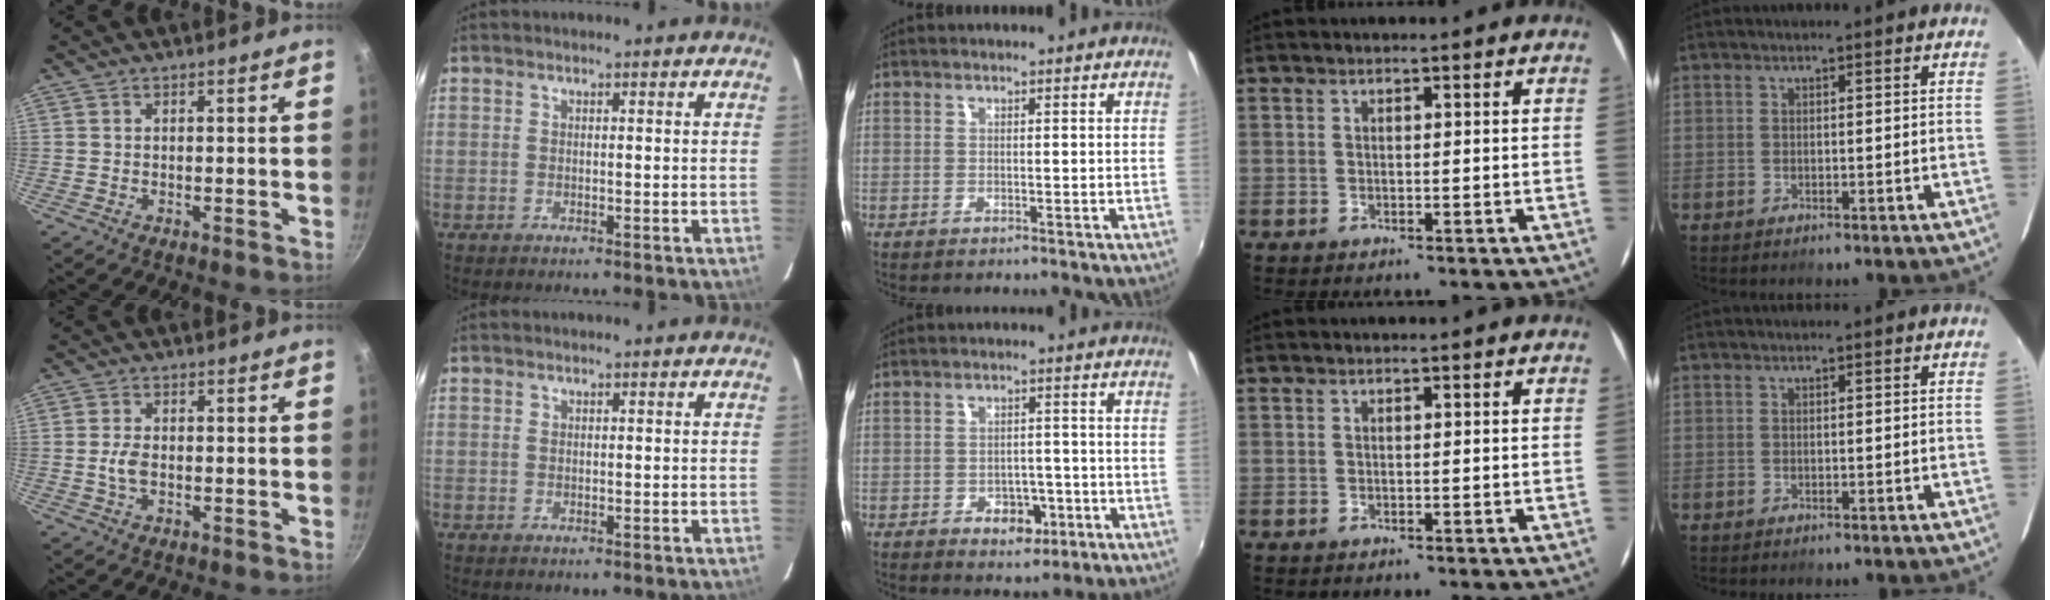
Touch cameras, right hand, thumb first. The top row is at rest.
{"thumb": {"total": 3.2, "force": [-0.5, 1.9, 2.5], "torque": [-0.051, 0.007, -0.012]}, "middle": {"total": 5.4, "force": [-2.6, 3.9, 2.6], "torque": [-0.050, 0.000, -0.026]}}